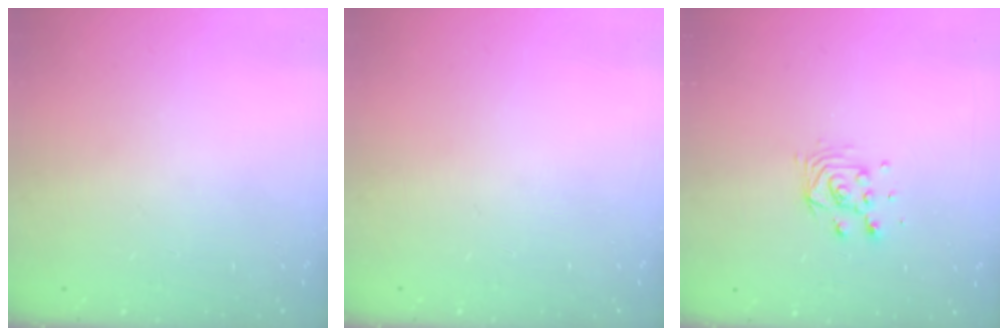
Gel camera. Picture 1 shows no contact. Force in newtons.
{"total": 0.0}
{"total": 6.4, "press": 6.4, "slide": 0.3}